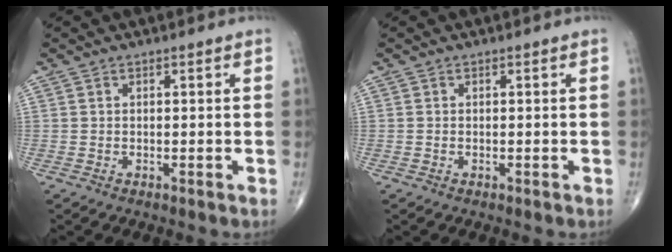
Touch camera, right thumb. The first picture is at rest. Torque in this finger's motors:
{"motor_torque": [0.09, 0.19, -0.12, -0.04, 0.00]}